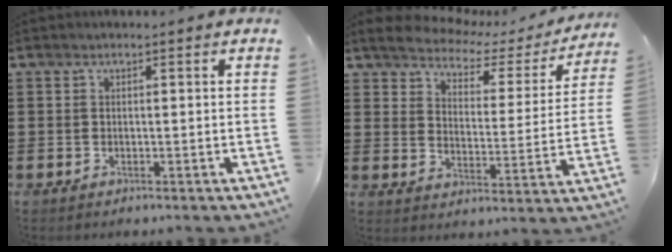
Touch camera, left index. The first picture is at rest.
{"total": 3.9, "force": [3.7, 1.0, 0.7], "torque": [-0.040, -0.028, 0.058]}